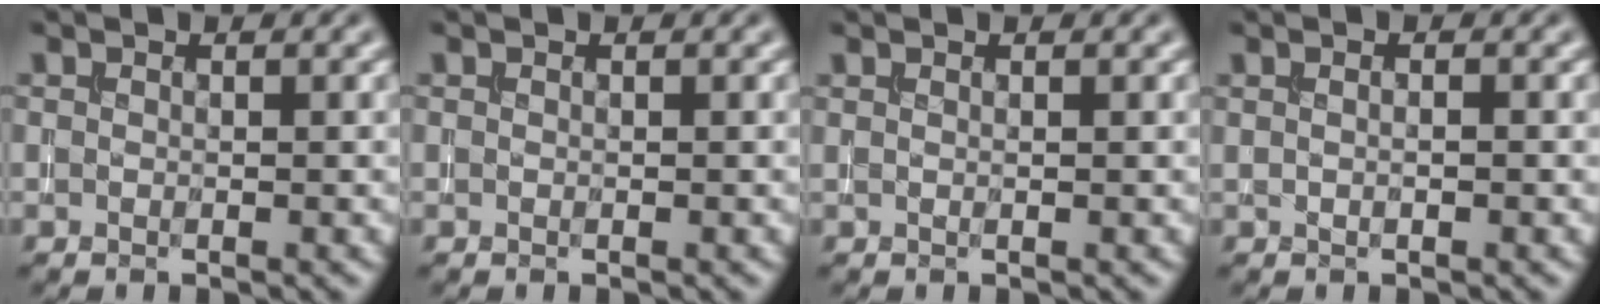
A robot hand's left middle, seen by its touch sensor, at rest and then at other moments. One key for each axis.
{"total": 0.0}
{"total": 0.6, "fx": 0.3, "fy": 0.3, "fz": 0.4, "tx": -0.003, "ty": 0.002, "tz": -0.002}
{"total": 1.4, "fx": 0.5, "fy": 0.7, "fz": 1.1, "tx": 0.001, "ty": 0.004, "tz": -0.009}